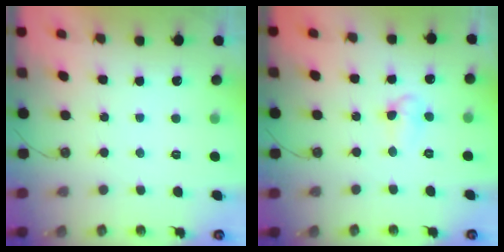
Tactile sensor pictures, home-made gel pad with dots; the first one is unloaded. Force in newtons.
{"total": 6.2, "press": 5.0, "slide": 3.7}